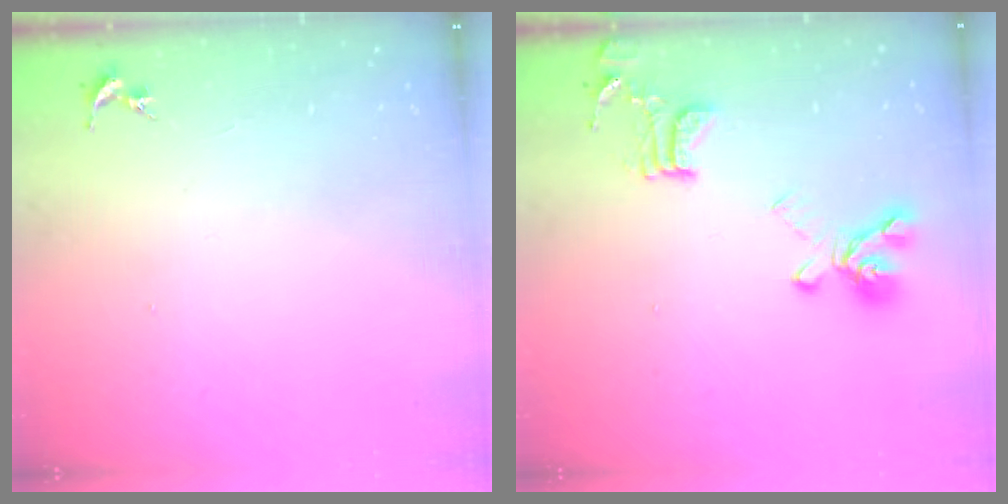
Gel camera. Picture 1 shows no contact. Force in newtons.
{"total": 16.5, "press": 16.4, "slide": 1.6}